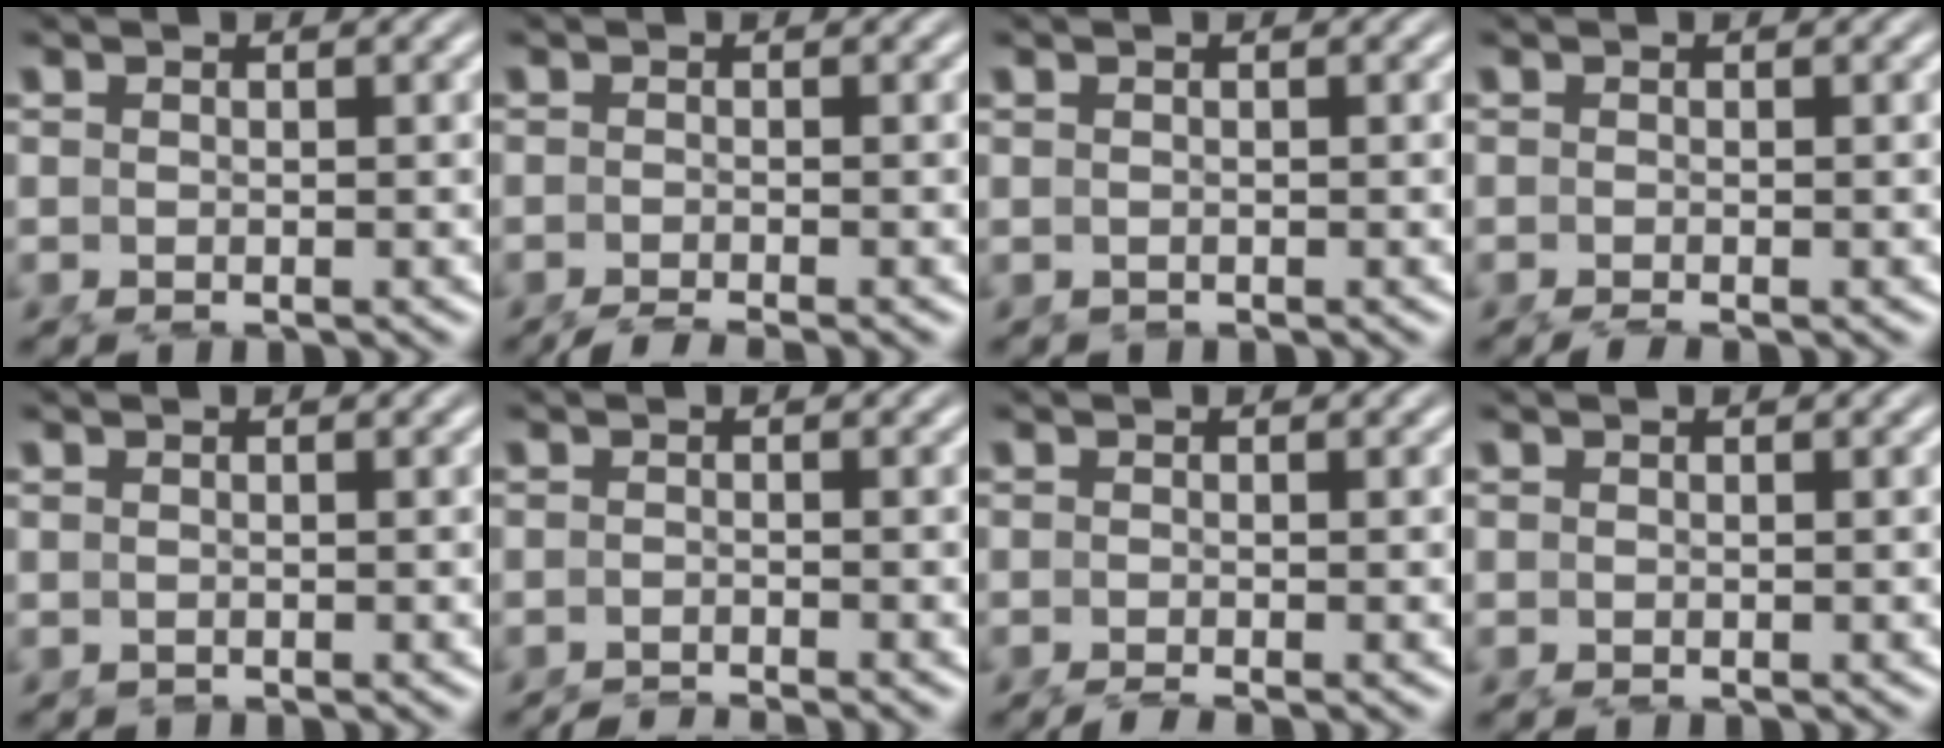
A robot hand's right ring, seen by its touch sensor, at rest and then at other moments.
{"total": 4.8, "force": [-4.3, 0.8, 2.0], "torque": [-0.020, -0.014, -0.059]}
{"total": 0.0}
{"total": 1.6, "force": [-1.4, -0.1, 0.8], "torque": [-0.004, -0.005, -0.017]}
{"total": 0.6, "force": [-0.6, 0.0, 0.2], "torque": [-0.003, -0.008, -0.004]}
{"total": 4.3, "force": [-4.1, 0.5, 1.2], "torque": [-0.011, -0.016, -0.058]}
{"total": 2.5, "force": [-2.3, 0.1, 1.1], "torque": [-0.008, -0.008, -0.030]}
{"total": 0.0}